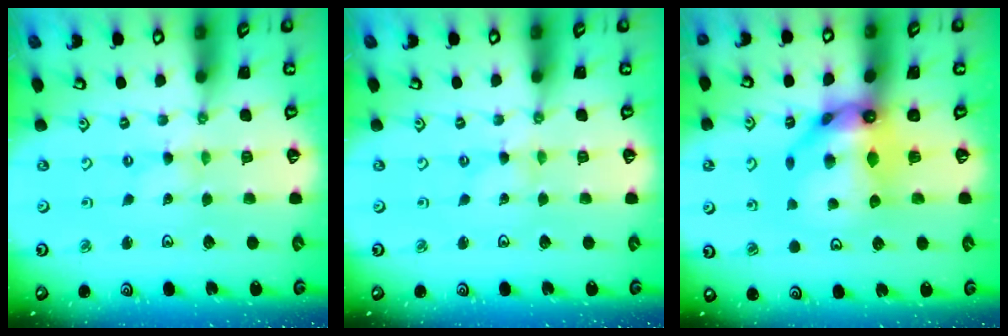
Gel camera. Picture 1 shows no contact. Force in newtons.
{"total": 0.0}
{"total": 14.1, "press": 14.0, "slide": 1.6}